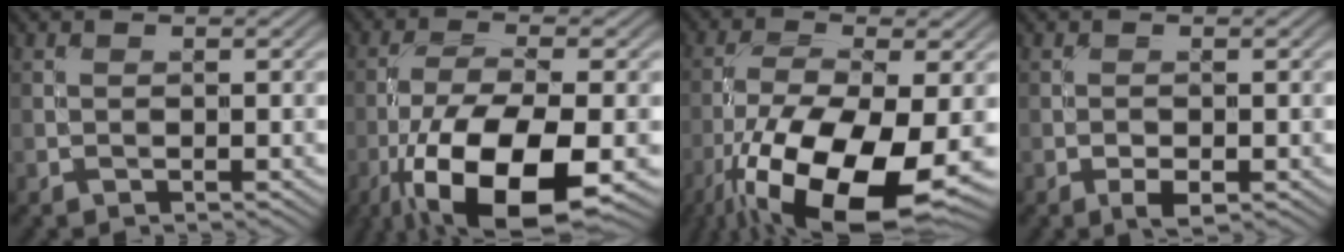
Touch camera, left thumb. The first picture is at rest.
{"total": 14.9, "force": [-6.6, 5.4, 12.2], "torque": [-0.239, -0.022, -0.119]}
{"total": 16.5, "force": [-7.6, 6.1, 13.3], "torque": [-0.272, -0.035, -0.138]}
{"total": 2.0, "force": [-1.0, 0.8, 1.6], "torque": [-0.025, -0.001, -0.019]}